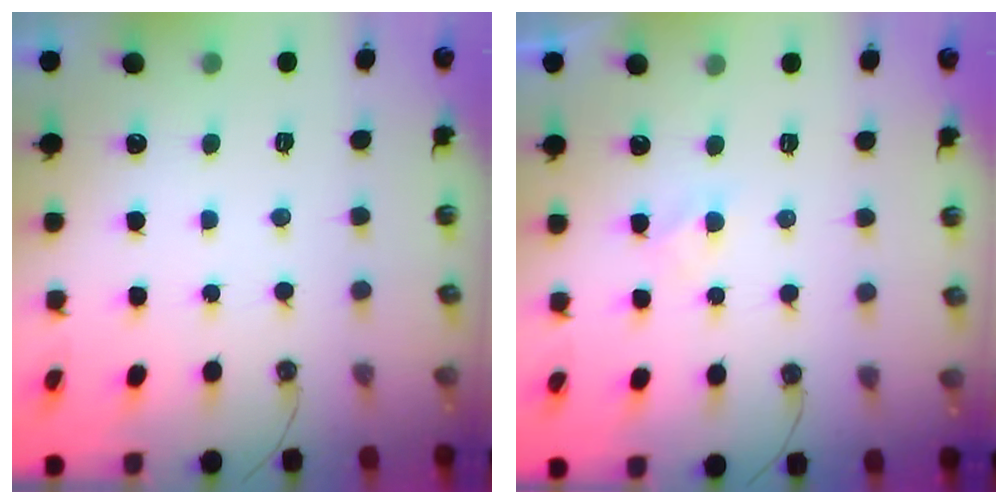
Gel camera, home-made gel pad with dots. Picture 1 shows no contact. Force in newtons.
{"total": 1.5, "press": 1.4, "slide": 0.4}